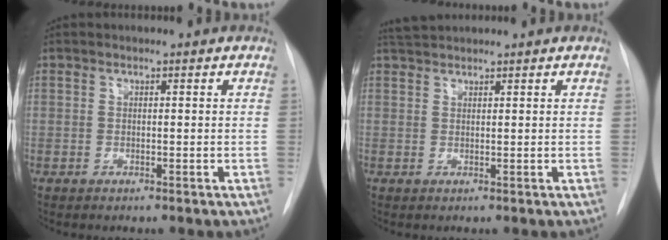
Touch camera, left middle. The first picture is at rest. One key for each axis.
{"total": 2.6, "fx": 2.6, "fy": 0.1, "fz": 0.6, "tx": -0.016, "ty": 0.020, "tz": 0.050}